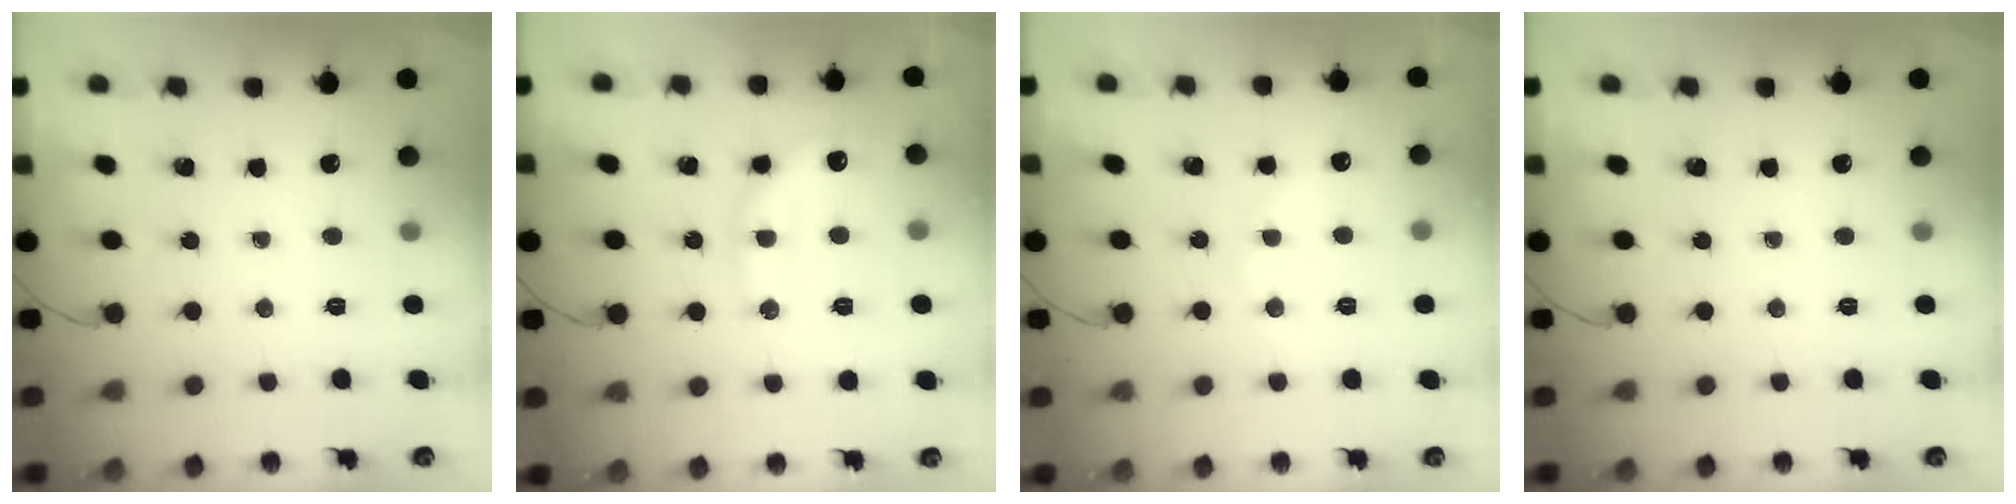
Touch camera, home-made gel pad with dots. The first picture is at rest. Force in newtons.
{"total": 11.7, "press": 11.7, "slide": 0.6}
{"total": 5.8, "press": 5.6, "slide": 1.6}
{"total": 0.0}